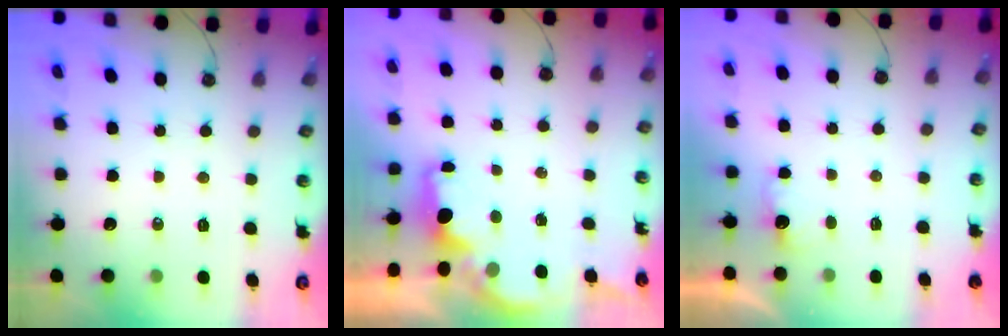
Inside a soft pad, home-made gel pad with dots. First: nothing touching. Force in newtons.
{"total": 1.8, "press": 1.7, "slide": 0.6}
{"total": 2.4, "press": 2.3, "slide": 0.7}